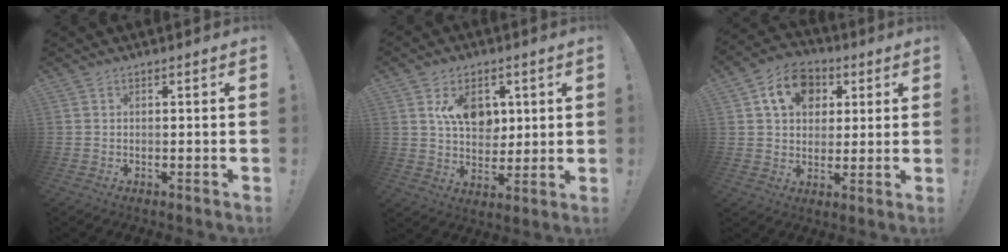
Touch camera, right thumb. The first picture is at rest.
{"total": 11.2, "force": [4.4, 8.2, 6.2], "torque": [-0.090, -0.013, 0.086]}
{"total": 13.6, "force": [4.8, 10.7, 6.9], "torque": [-0.097, -0.004, 0.094]}